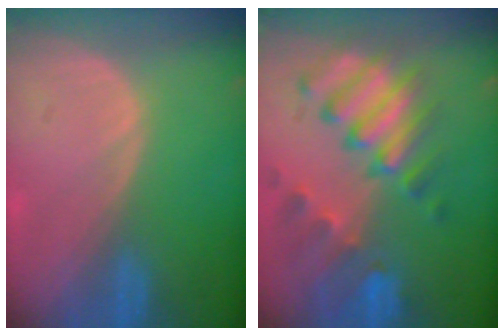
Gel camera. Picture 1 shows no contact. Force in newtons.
{"total": 10.3, "press": 8.9, "slide": 5.1}